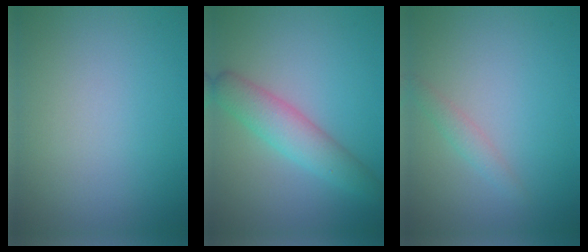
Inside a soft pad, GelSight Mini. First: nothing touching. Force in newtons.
{"total": 4.1, "press": 4.1, "slide": 0.2}
{"total": 1.3, "press": 1.3, "slide": 0.1}